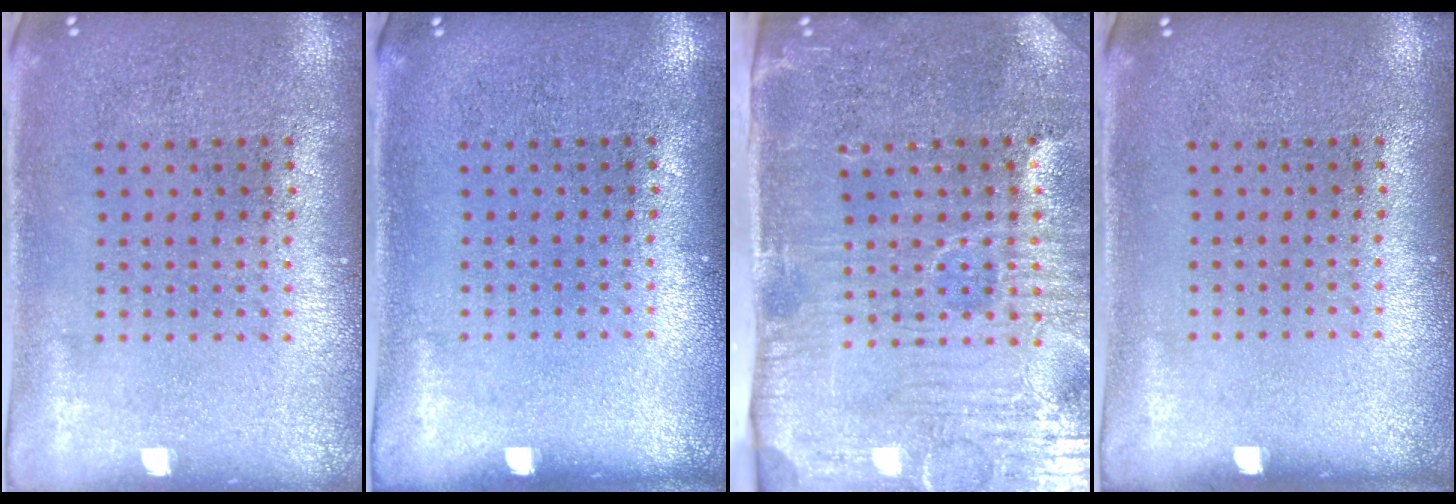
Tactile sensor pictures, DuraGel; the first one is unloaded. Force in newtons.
{"total": 0.0}
{"total": 5.1, "press": 4.4, "slide": 2.6}
{"total": 0.0}